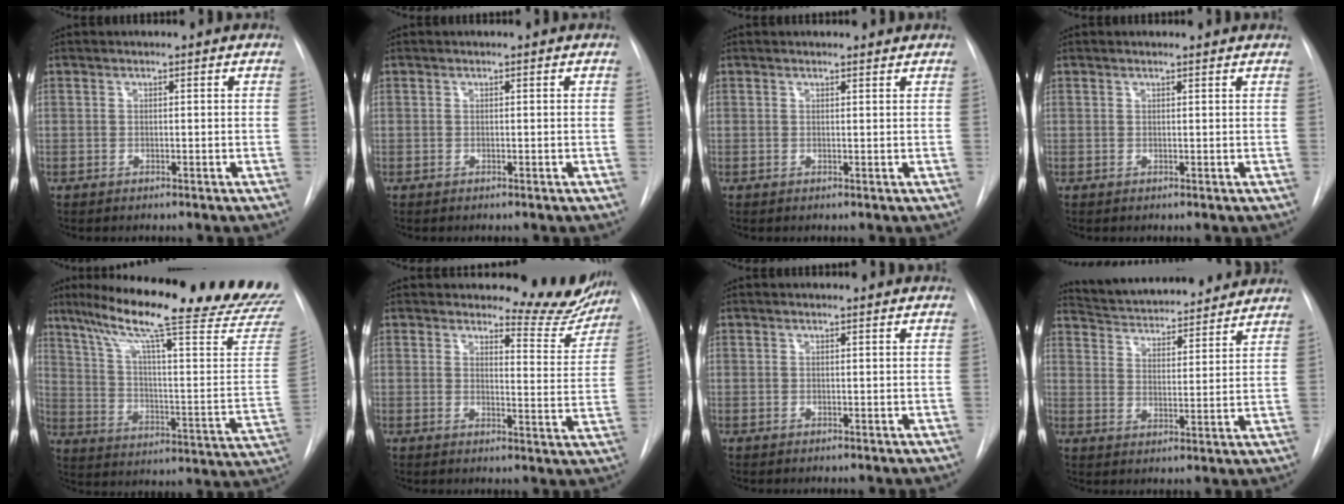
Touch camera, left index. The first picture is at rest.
{"total": 0.0}
{"total": 2.1, "force": [2.1, 0.4, 0.3], "torque": [-0.011, 0.003, 0.021]}
{"total": 2.2, "force": [2.1, 0.2, 0.6], "torque": [-0.015, 0.013, 0.021]}
{"total": 29.7, "force": [24.1, 0.7, 17.4], "torque": [-0.258, -0.068, 0.322]}
{"total": 9.7, "force": [9.3, 2.4, 1.4], "torque": [0.006, -0.052, 0.092]}
{"total": 1.9, "force": [1.8, 0.1, 0.5], "torque": [-0.014, 0.013, 0.020]}
{"total": 21.1, "force": [19.6, 4.2, 6.7], "torque": [-0.107, 0.007, 0.269]}